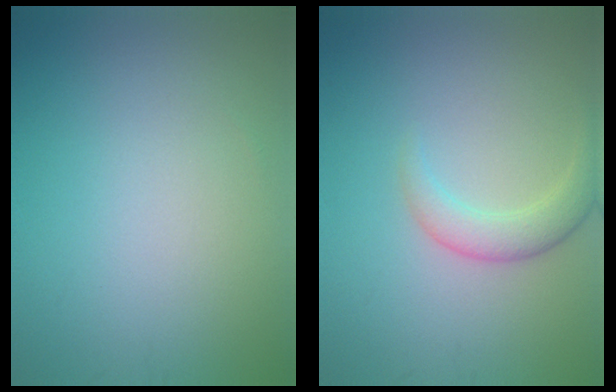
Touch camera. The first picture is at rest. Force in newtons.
{"total": 2.7, "press": 2.7, "slide": 0.2}